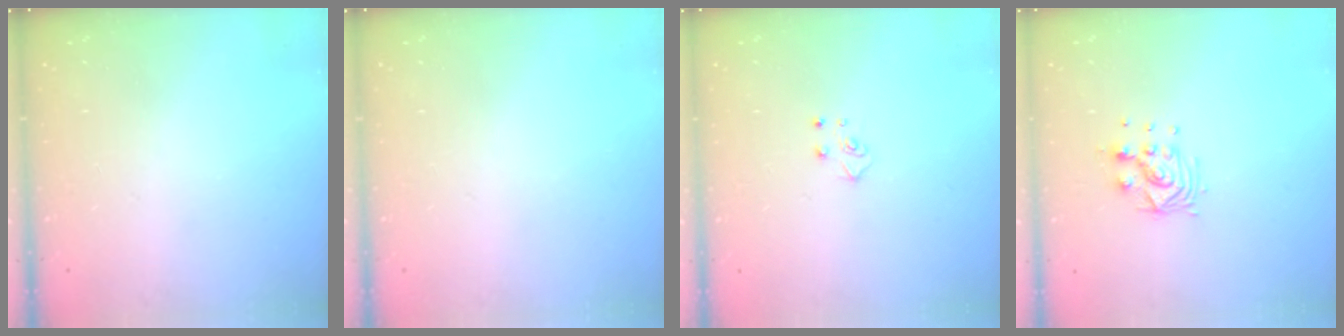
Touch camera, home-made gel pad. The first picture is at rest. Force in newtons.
{"total": 0.0}
{"total": 3.9, "press": 3.9, "slide": 0.4}
{"total": 8.4, "press": 8.4, "slide": 0.3}